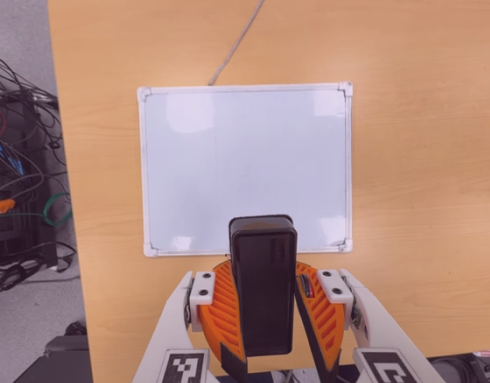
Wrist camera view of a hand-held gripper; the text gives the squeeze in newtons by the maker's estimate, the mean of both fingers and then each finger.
{"total": 8.9, "left": 9.7, "right": 8.0}